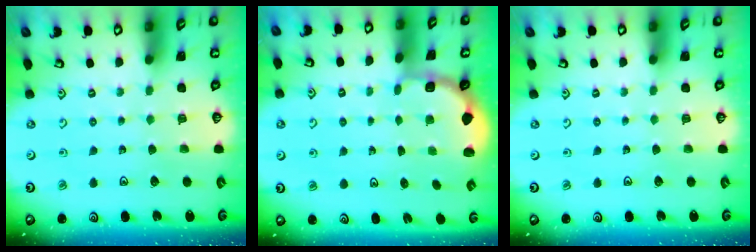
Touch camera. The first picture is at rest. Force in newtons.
{"total": 1.8, "press": 1.6, "slide": 0.7}
{"total": 0.0}